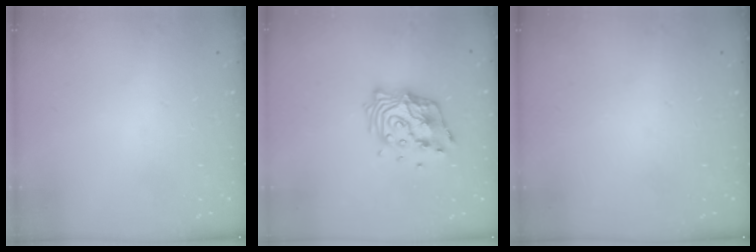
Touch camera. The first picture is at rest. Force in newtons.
{"total": 13.7, "press": 13.6, "slide": 1.5}
{"total": 0.0}